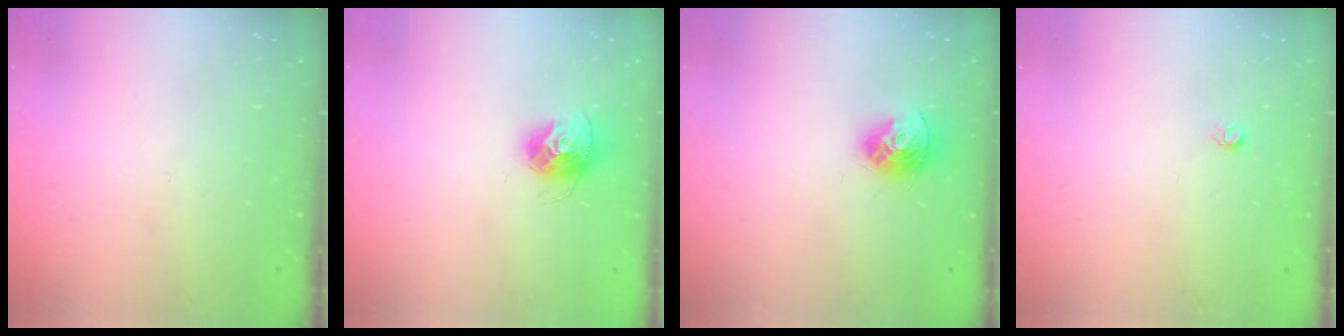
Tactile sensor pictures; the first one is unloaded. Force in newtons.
{"total": 11.9, "press": 11.9, "slide": 0.9}
{"total": 10.6, "press": 10.6, "slide": 1.0}
{"total": 3.0, "press": 2.9, "slide": 0.4}